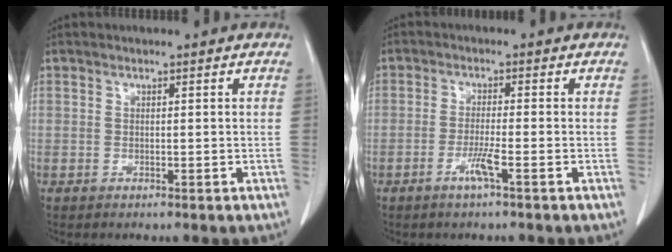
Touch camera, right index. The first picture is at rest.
{"total": 3.2, "force": [-1.6, -0.4, 2.7], "torque": [-0.055, -0.006, -0.034]}